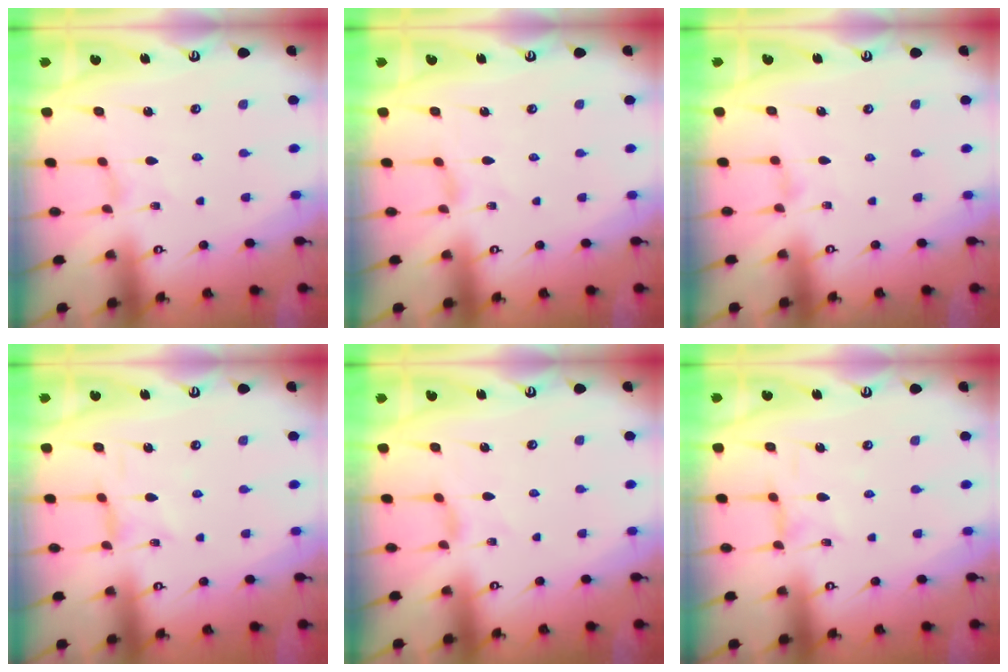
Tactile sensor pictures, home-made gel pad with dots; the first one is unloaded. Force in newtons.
{"total": 0.8, "press": 0.8, "slide": 0.2}
{"total": 0.0}
{"total": 1.6, "press": 1.5, "slide": 0.3}
{"total": 1.5, "press": 1.4, "slide": 0.4}
{"total": 0.9, "press": 0.9, "slide": 0.2}